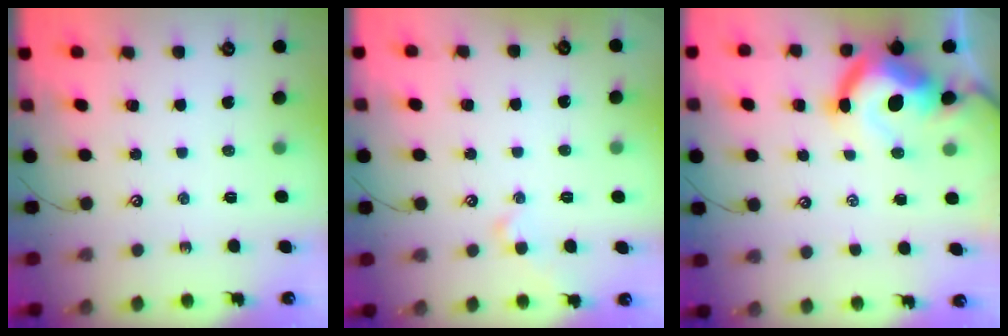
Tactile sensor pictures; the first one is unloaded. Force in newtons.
{"total": 1.4, "press": 1.4, "slide": 0.1}
{"total": 13.2, "press": 13.0, "slide": 2.1}